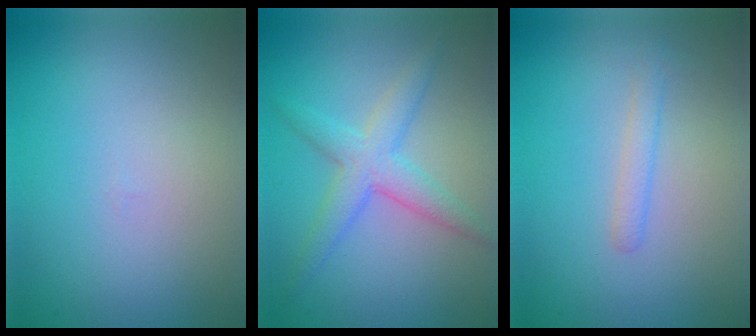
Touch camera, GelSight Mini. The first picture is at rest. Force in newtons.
{"total": 3.7, "press": 3.7, "slide": 0.0}
{"total": 1.4, "press": 1.4, "slide": 0.1}